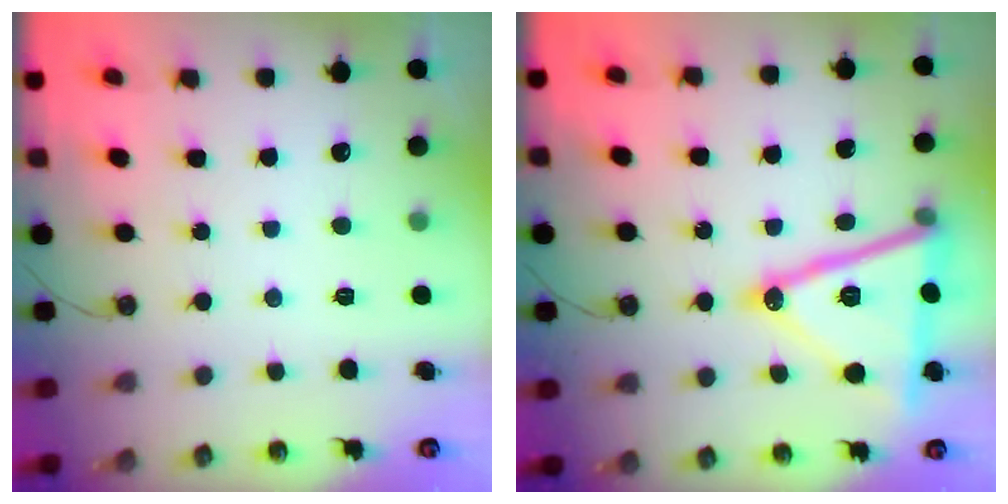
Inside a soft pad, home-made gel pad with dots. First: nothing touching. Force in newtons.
{"total": 21.4, "press": 21.1, "slide": 3.4}